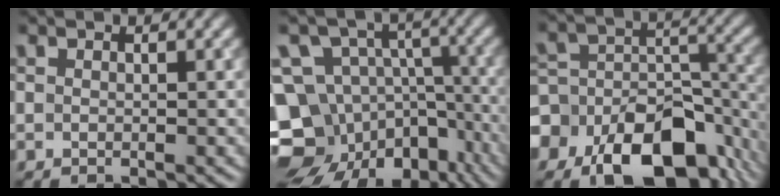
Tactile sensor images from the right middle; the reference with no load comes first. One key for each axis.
{"total": 16.7, "fx": -7.5, "fy": 12.9, "fz": 7.7, "tx": -0.148, "ty": -0.022, "tz": -0.104}
{"total": 12.8, "fx": -7.1, "fy": 8.1, "fz": 6.8, "tx": -0.111, "ty": -0.008, "tz": -0.103}